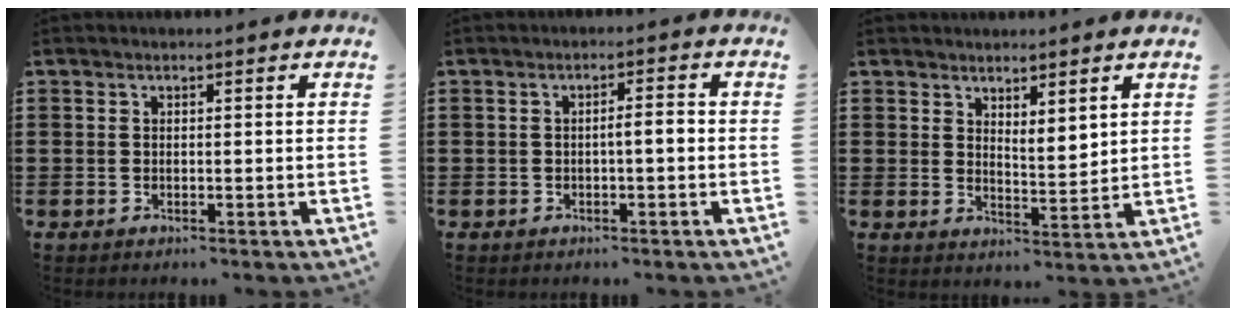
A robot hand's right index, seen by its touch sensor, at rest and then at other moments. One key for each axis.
{"total": 2.0, "fx": -0.5, "fy": 0.2, "fz": 1.9, "tx": -0.034, "ty": 0.000, "tz": -0.009}
{"total": 2.8, "fx": 2.7, "fy": 0.6, "fz": 0.5, "tx": -0.018, "ty": -0.001, "tz": 0.052}